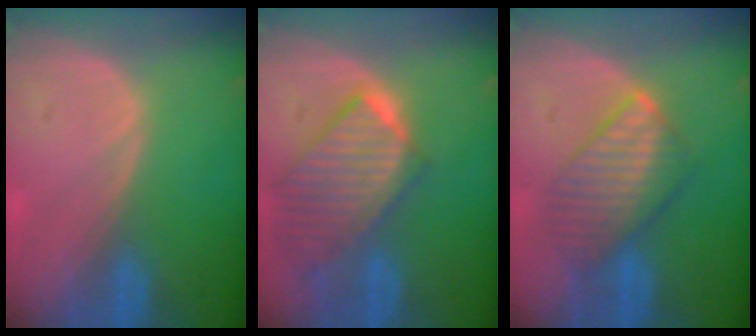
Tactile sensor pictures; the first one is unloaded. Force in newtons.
{"total": 9.9, "press": 8.7, "slide": 4.7}
{"total": 7.1, "press": 7.1, "slide": 0.3}